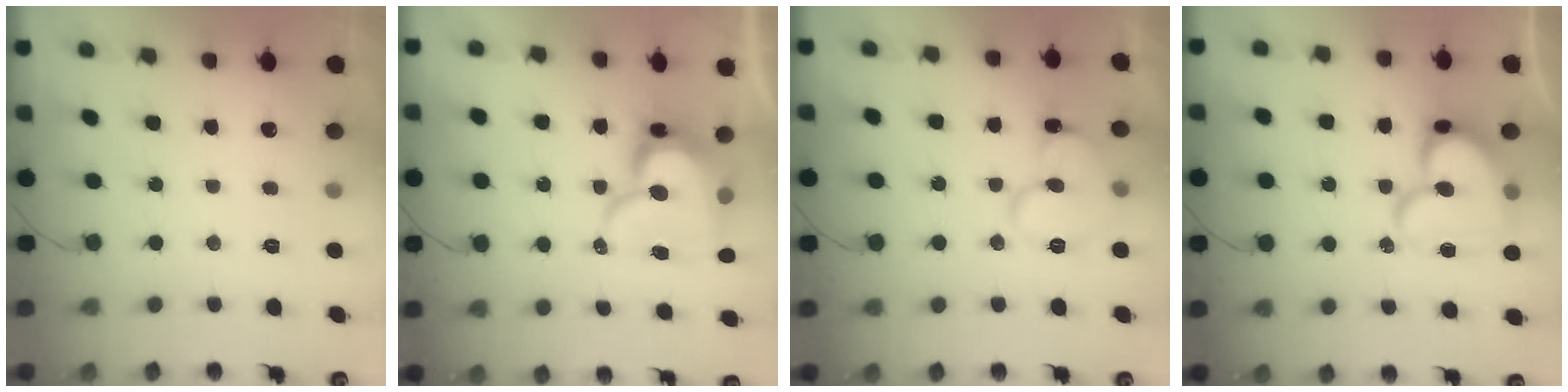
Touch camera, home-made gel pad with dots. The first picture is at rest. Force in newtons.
{"total": 15.2, "press": 15.1, "slide": 1.5}
{"total": 12.6, "press": 12.6, "slide": 1.2}
{"total": 18.4, "press": 18.3, "slide": 1.9}